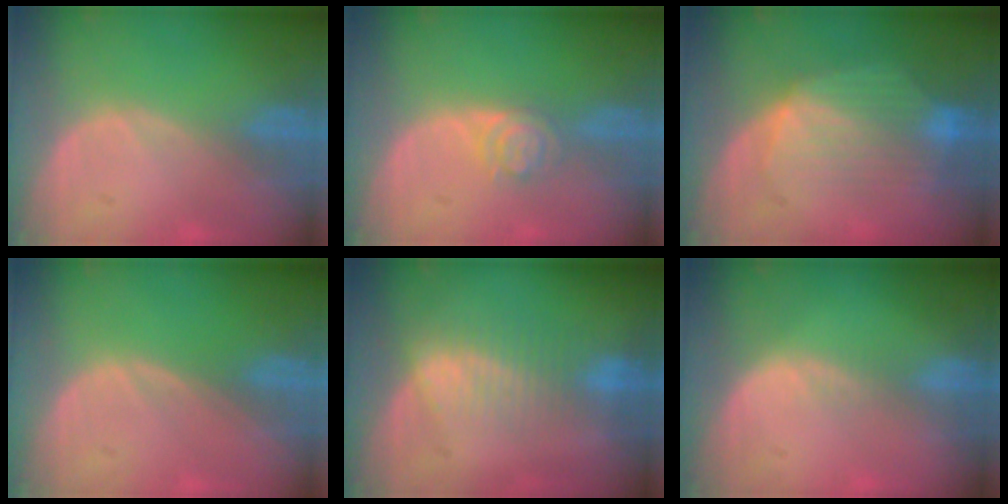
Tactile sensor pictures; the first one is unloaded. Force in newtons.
{"total": 3.9, "press": 3.5, "slide": 1.8}
{"total": 8.5, "press": 7.9, "slide": 3.0}
{"total": 0.0}
{"total": 7.1, "press": 6.3, "slide": 3.4}
{"total": 1.1, "press": 0.7, "slide": 0.9}